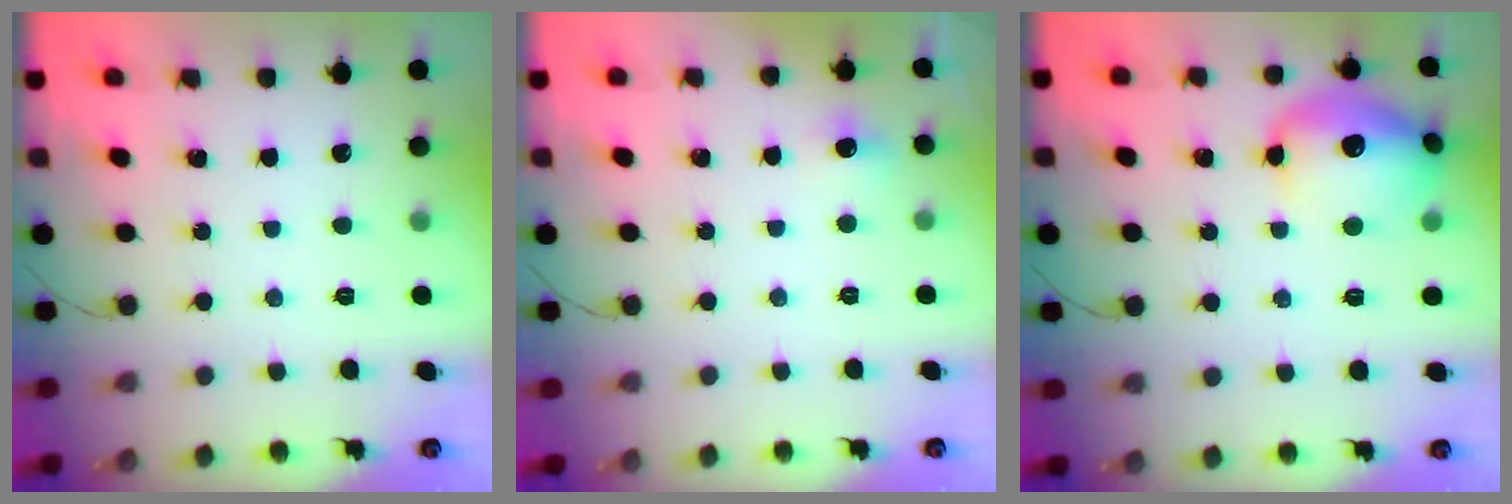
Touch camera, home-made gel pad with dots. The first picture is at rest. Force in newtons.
{"total": 4.5, "press": 4.1, "slide": 1.8}
{"total": 17.5, "press": 17.3, "slide": 2.1}